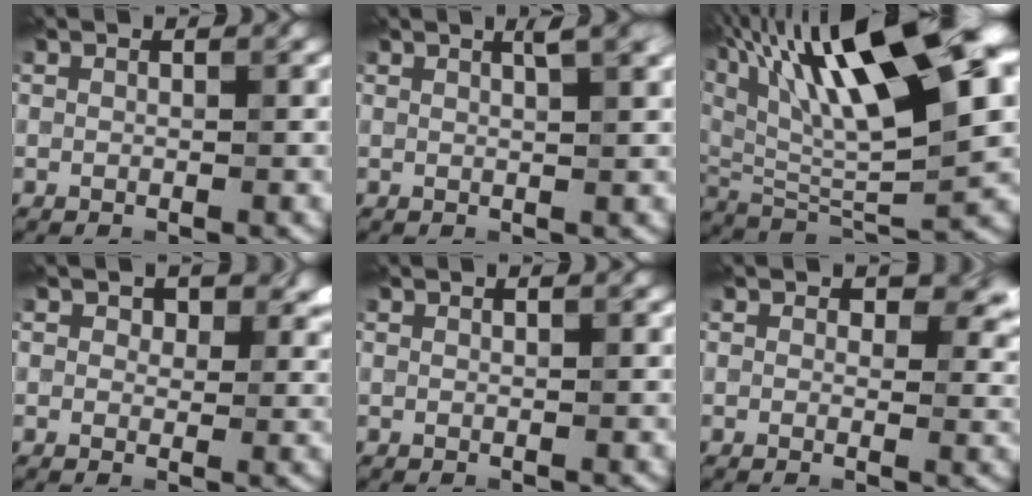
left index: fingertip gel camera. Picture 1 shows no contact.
{"total": 2.8, "force": [1.6, 0.8, 2.2], "torque": [-0.017, 0.010, 0.012]}
{"total": 17.8, "force": [7.9, 5.4, 15.0], "torque": [-0.262, 0.030, 0.134]}
{"total": 3.3, "force": [1.6, 2.2, 1.9], "torque": [-0.026, -0.005, 0.017]}
{"total": 0.0}
{"total": 4.2, "force": [1.7, 2.6, 2.8], "torque": [-0.029, -0.006, 0.018]}